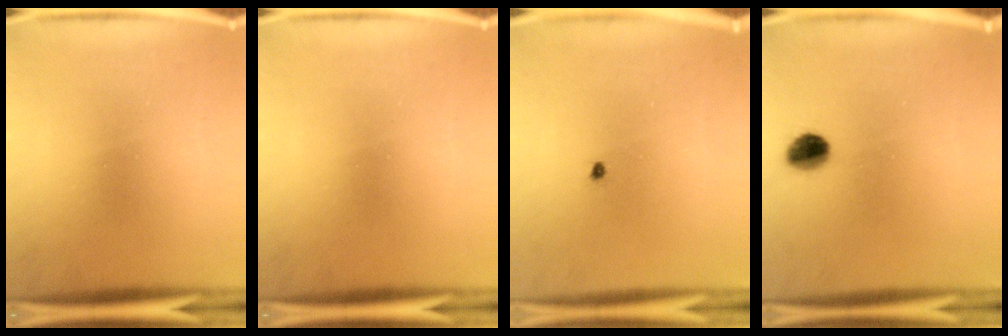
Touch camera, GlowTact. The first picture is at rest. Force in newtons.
{"total": 0.0}
{"total": 0.6}
{"total": 5.1}